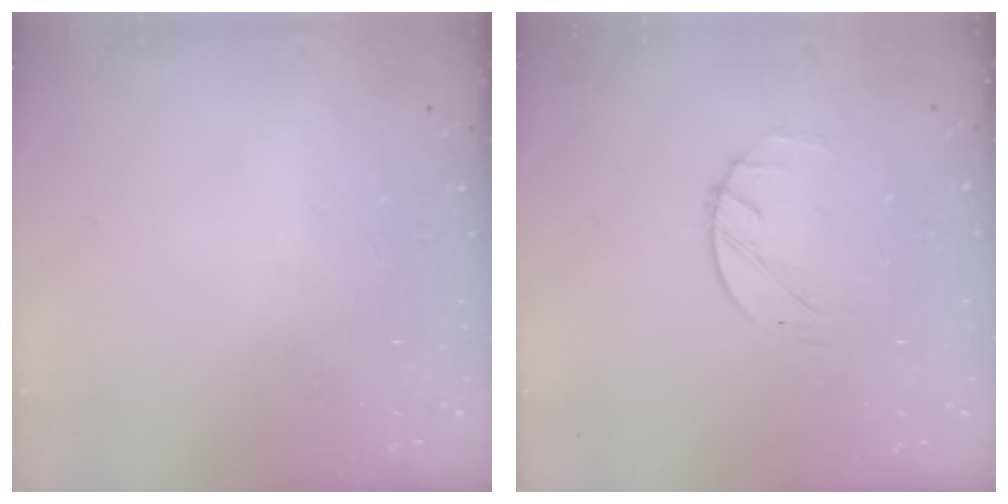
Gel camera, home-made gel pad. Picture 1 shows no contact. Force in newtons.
{"total": 1.9, "press": 1.9, "slide": 0.3}